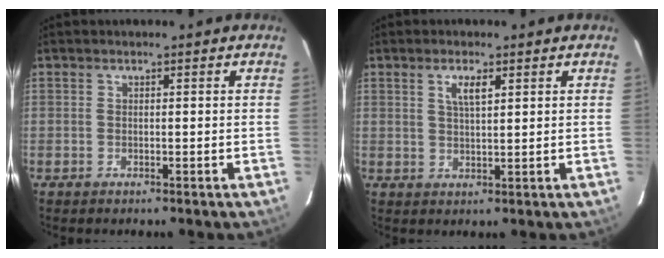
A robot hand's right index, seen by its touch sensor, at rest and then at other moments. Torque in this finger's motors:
{"motor_torque": [0.04, 0.01, 0.22, 0.06]}